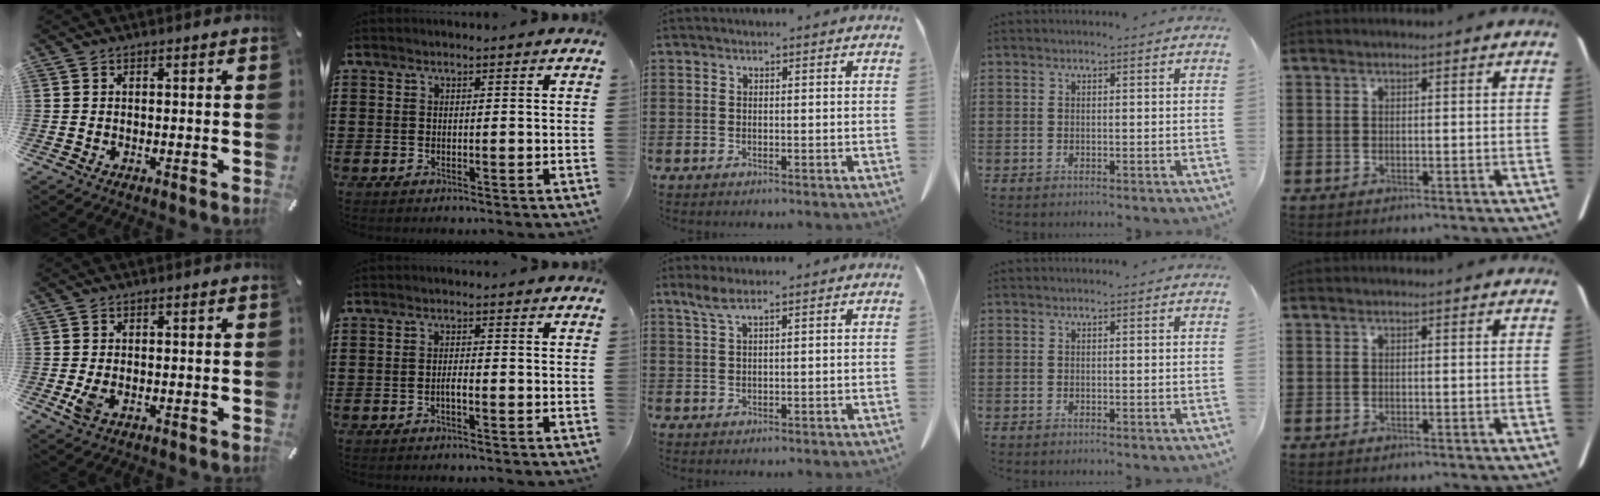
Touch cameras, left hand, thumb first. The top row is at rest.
{"thumb": {"total": 3.2, "force": [-0.7, 1.7, 2.6], "torque": [-0.063, -0.004, -0.015]}, "index": {"total": 1.4, "force": [-0.7, 0.3, 1.1], "torque": [-0.024, -0.001, -0.013]}, "middle": {"total": 2.3, "force": [1.5, 0.1, 1.7], "torque": [-0.037, 0.000, 0.027]}}